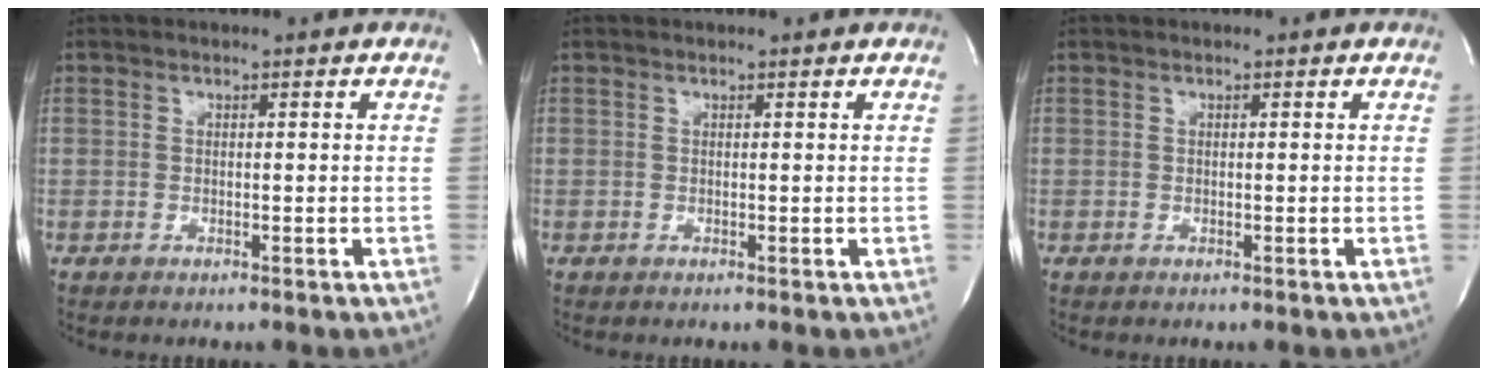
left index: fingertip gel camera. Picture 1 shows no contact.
{"total": 0.7, "force": [0.7, 0.1, 0.1], "torque": [-0.009, 0.007, 0.008]}
{"total": 0.0}